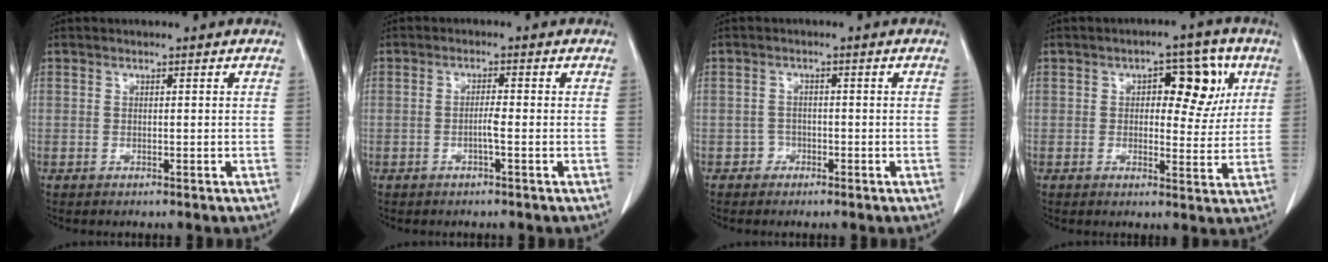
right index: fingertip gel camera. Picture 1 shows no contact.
{"total": 1.7, "force": [-0.5, -0.1, 1.7], "torque": [-0.027, 0.003, -0.009]}
{"total": 1.5, "force": [-0.9, 1.2, -0.2], "torque": [0.010, 0.009, -0.019]}
{"total": 8.1, "force": [2.5, 4.0, 6.6], "torque": [-0.072, 0.019, 0.031]}